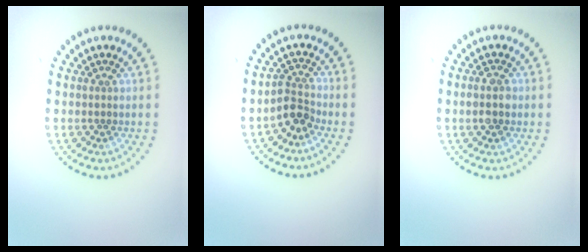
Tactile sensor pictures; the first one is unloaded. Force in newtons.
{"total": 2.3, "press": 1.8, "slide": 1.5}
{"total": 1.8, "press": 1.8, "slide": 0.2}